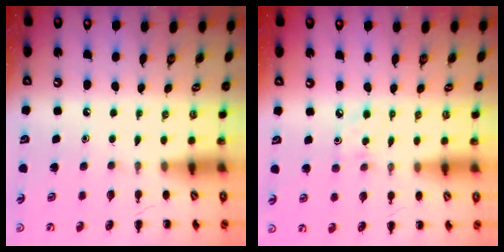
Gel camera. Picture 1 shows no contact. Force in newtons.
{"total": 4.4, "press": 4.2, "slide": 1.1}